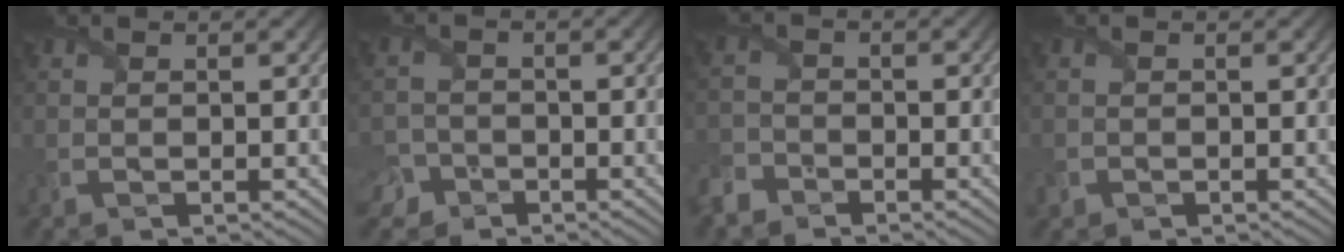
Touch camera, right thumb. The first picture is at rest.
{"total": 3.6, "force": [-2.5, 2.5, 0.8], "torque": [-0.015, 0.002, -0.052]}
{"total": 3.3, "force": [-2.7, 1.8, 0.8], "torque": [-0.023, -0.003, -0.070]}
{"total": 0.9, "force": [-0.5, 0.8, 0.1], "torque": [-0.001, -0.005, -0.014]}